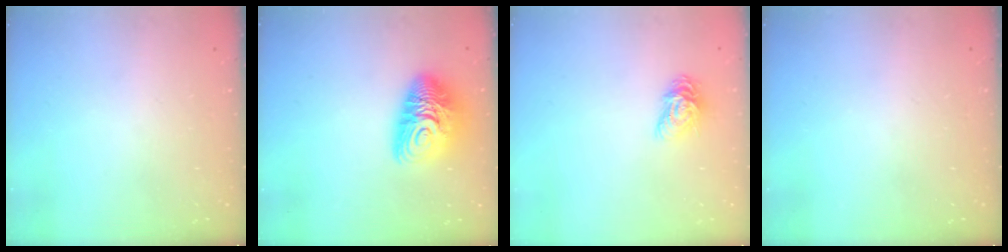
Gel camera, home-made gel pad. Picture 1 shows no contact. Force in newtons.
{"total": 12.0, "press": 11.9, "slide": 1.1}
{"total": 8.2, "press": 8.2, "slide": 0.3}
{"total": 0.0}